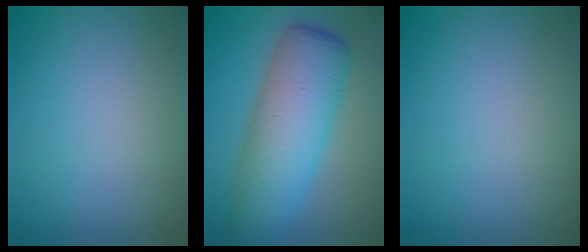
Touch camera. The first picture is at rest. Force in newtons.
{"total": 8.2, "press": 8.2, "slide": 0.2}
{"total": 0.0}